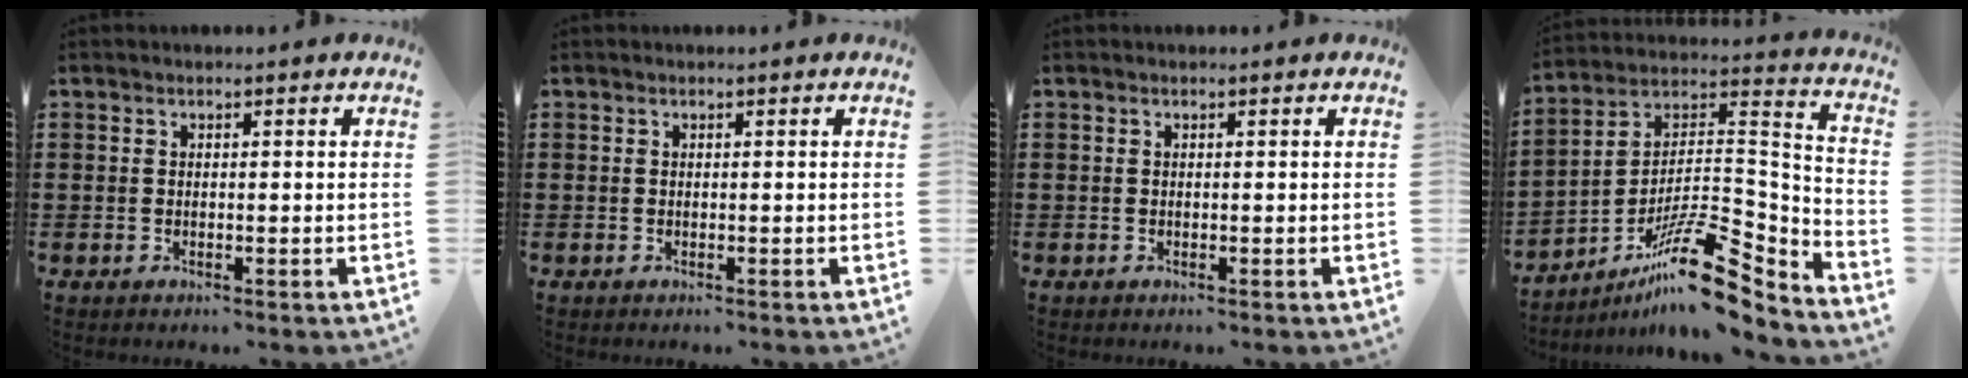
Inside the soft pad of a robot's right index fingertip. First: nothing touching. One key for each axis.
{"total": 0.0}
{"total": 0.0}
{"total": 14.8, "fx": -10.3, "fy": 4.0, "fz": 9.8, "tx": -0.150, "ty": 0.032, "tz": -0.188}